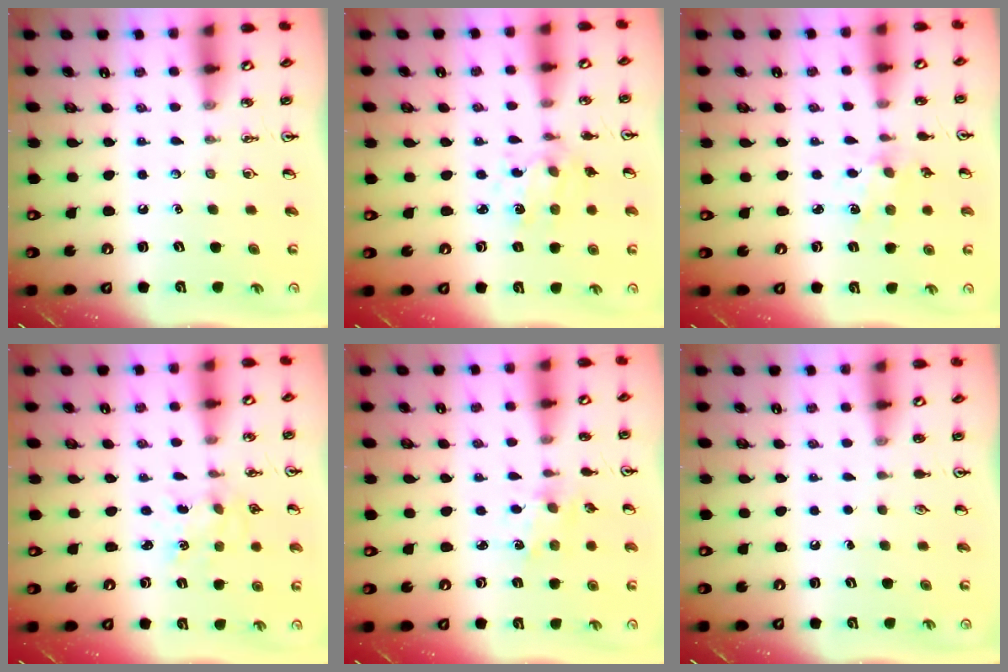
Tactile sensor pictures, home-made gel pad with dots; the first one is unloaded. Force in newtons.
{"total": 2.5, "press": 2.5, "slide": 0.6}
{"total": 4.1, "press": 4.1, "slide": 0.5}
{"total": 2.3, "press": 2.3, "slide": 0.3}
{"total": 1.5, "press": 1.5, "slide": 0.1}
{"total": 0.0}